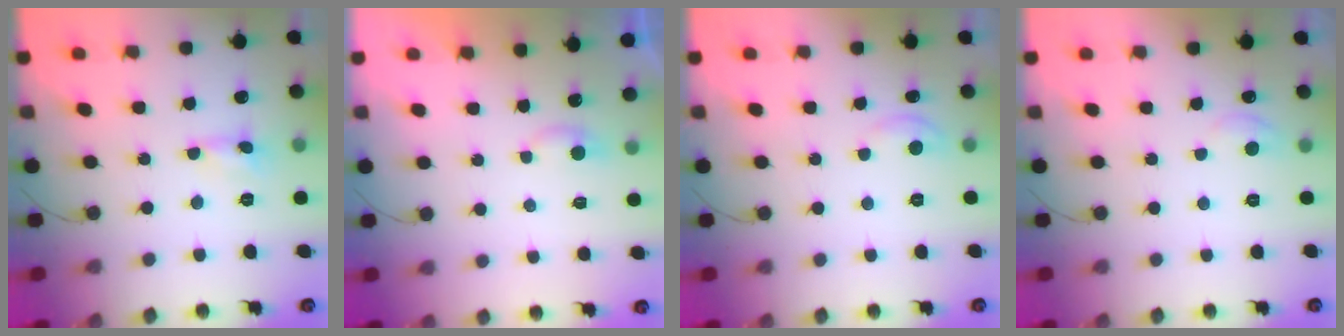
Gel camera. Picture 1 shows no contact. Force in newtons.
{"total": 3.7, "press": 3.6, "slide": 0.5}
{"total": 2.8, "press": 2.8, "slide": 0.3}
{"total": 6.3, "press": 6.2, "slide": 0.7}